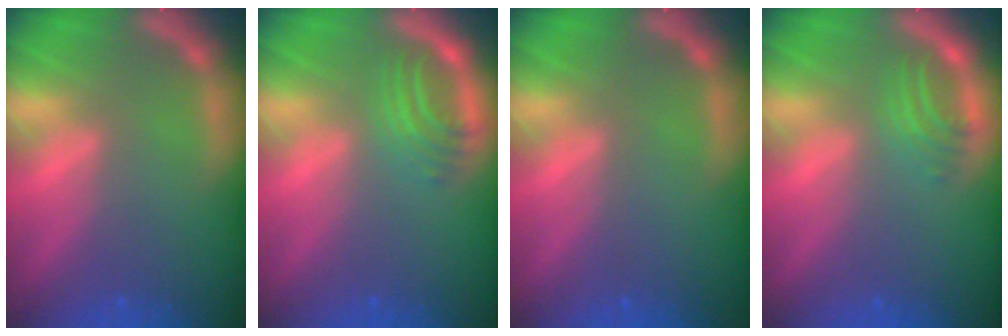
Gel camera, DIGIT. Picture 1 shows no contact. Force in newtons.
{"total": 3.4}
{"total": 0.0}
{"total": 2.5}